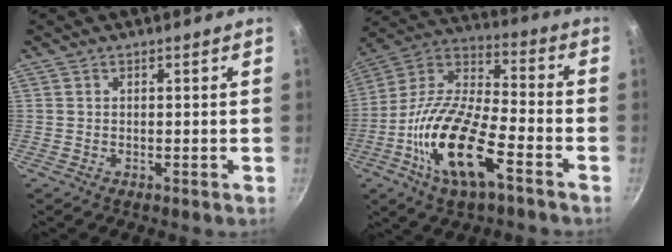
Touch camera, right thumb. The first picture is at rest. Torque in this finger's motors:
{"motor_torque": [0.33, 1.07, 1.75, -1.05, 0.53]}